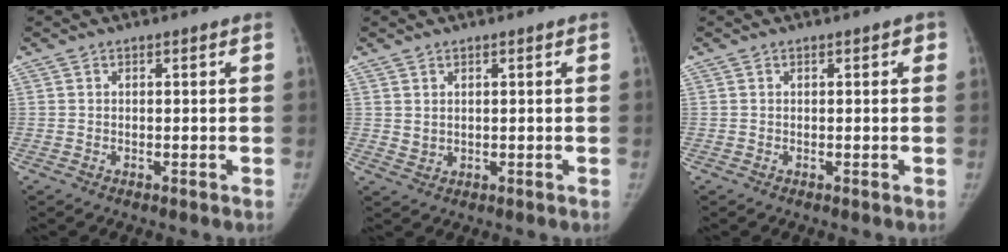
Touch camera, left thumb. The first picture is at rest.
{"total": 1.5, "force": [0.7, 1.0, 0.8], "torque": [-0.010, -0.009, 0.019]}
{"total": 1.1, "force": [0.5, 0.5, 0.9], "torque": [-0.004, 0.002, 0.003]}